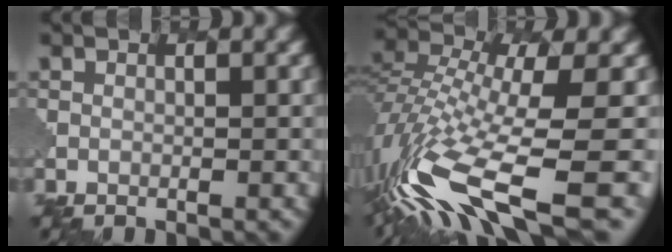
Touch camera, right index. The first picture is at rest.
{"total": 13.6, "force": [-6.6, 4.7, 10.9], "torque": [-0.239, -0.017, -0.107]}